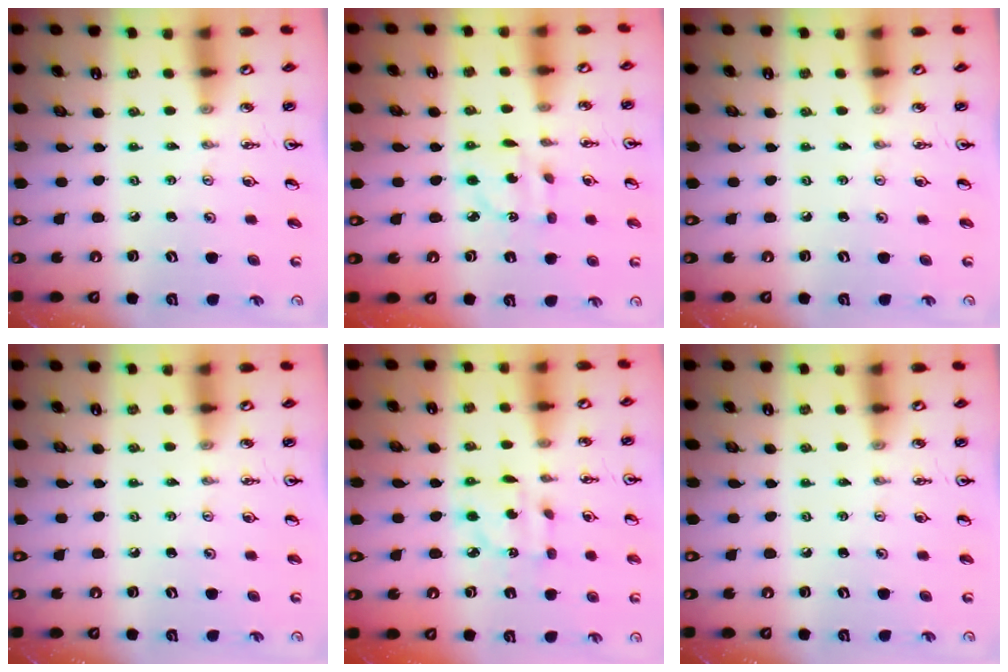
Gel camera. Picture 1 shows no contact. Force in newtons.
{"total": 3.8, "press": 3.8, "slide": 0.3}
{"total": 0.0}
{"total": 0.0}
{"total": 5.3, "press": 5.3, "slide": 0.2}
{"total": 0.0}